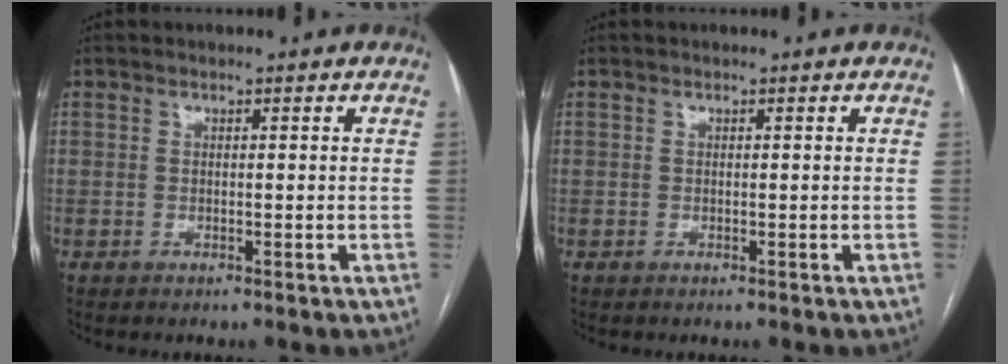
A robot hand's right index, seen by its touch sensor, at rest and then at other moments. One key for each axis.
{"total": 0.0}